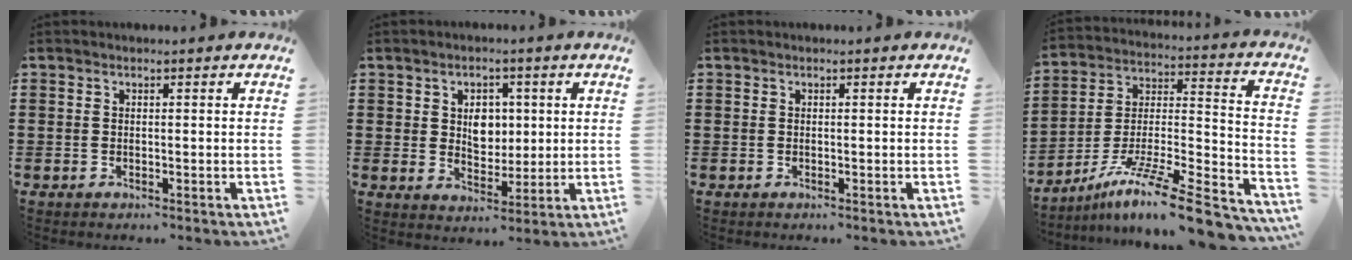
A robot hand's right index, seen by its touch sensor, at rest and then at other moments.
{"total": 4.7, "force": [1.0, 3.6, 2.9], "torque": [-0.052, 0.007, 0.012]}
{"total": 0.0}
{"total": 12.7, "force": [-9.6, 1.3, 8.2], "torque": [-0.129, 0.016, -0.178]}